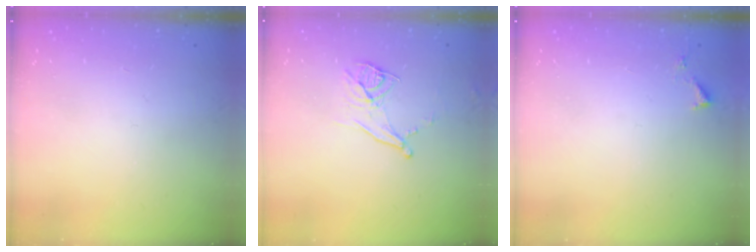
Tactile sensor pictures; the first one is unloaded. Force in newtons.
{"total": 9.7, "press": 9.2, "slide": 3.0}
{"total": 3.2, "press": 3.2, "slide": 0.2}